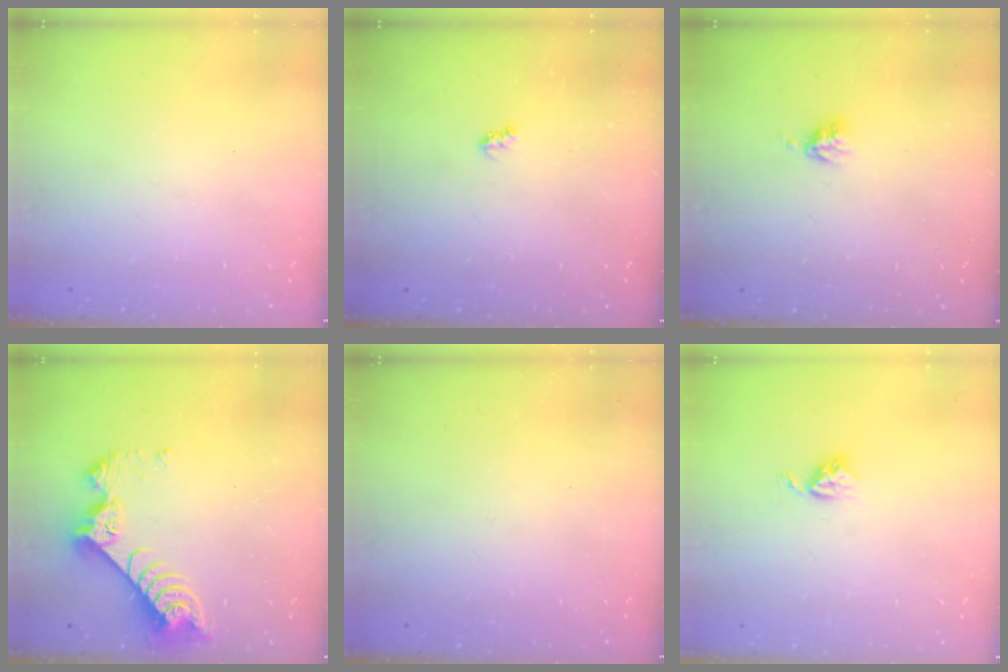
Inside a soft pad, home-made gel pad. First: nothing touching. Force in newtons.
{"total": 2.6, "press": 2.6, "slide": 0.4}
{"total": 3.4, "press": 3.3, "slide": 0.5}
{"total": 9.4, "press": 9.3, "slide": 0.8}
{"total": 0.0}
{"total": 3.9, "press": 3.9, "slide": 0.4}